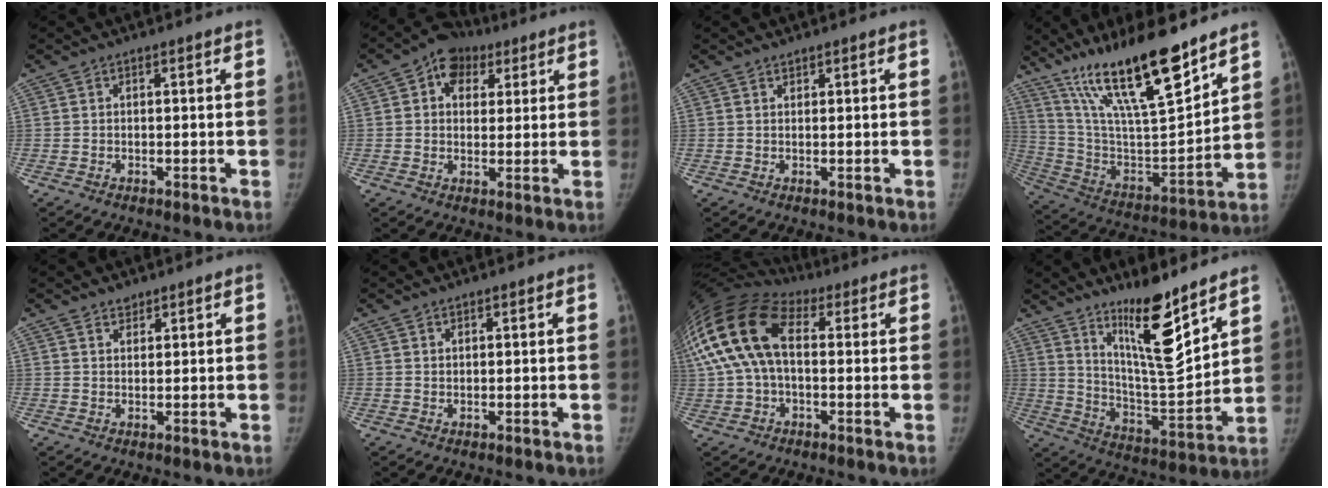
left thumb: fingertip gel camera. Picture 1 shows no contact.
{"total": 9.0, "force": [4.1, 6.6, 4.5], "torque": [-0.033, -0.002, 0.060]}
{"total": 0.7, "force": [0.7, 0.3, 0.0], "torque": [0.002, -0.006, 0.011]}
{"total": 24.3, "force": [17.0, 4.9, 16.7], "torque": [-0.267, -0.072, 0.306]}
{"total": 2.0, "force": [1.6, 1.1, 0.3], "torque": [0.006, -0.012, 0.025]}
{"total": 0.9, "force": [0.8, 0.5, 0.2], "torque": [0.006, -0.005, 0.010]}
{"total": 18.3, "force": [3.5, 10.8, 14.4], "torque": [-0.308, 0.043, 0.053]}
{"total": 15.5, "force": [10.9, 2.9, 10.6], "torque": [-0.152, -0.094, 0.197]}